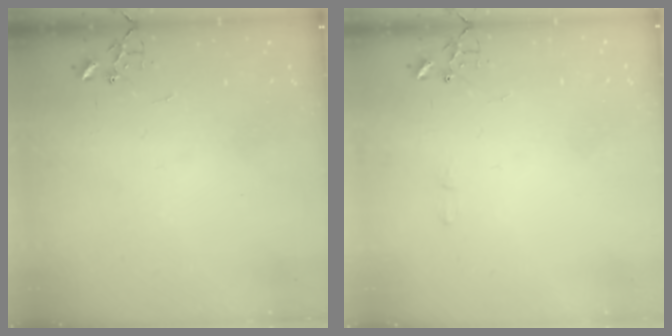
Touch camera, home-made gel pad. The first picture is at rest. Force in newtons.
{"total": 4.5, "press": 4.5, "slide": 0.4}